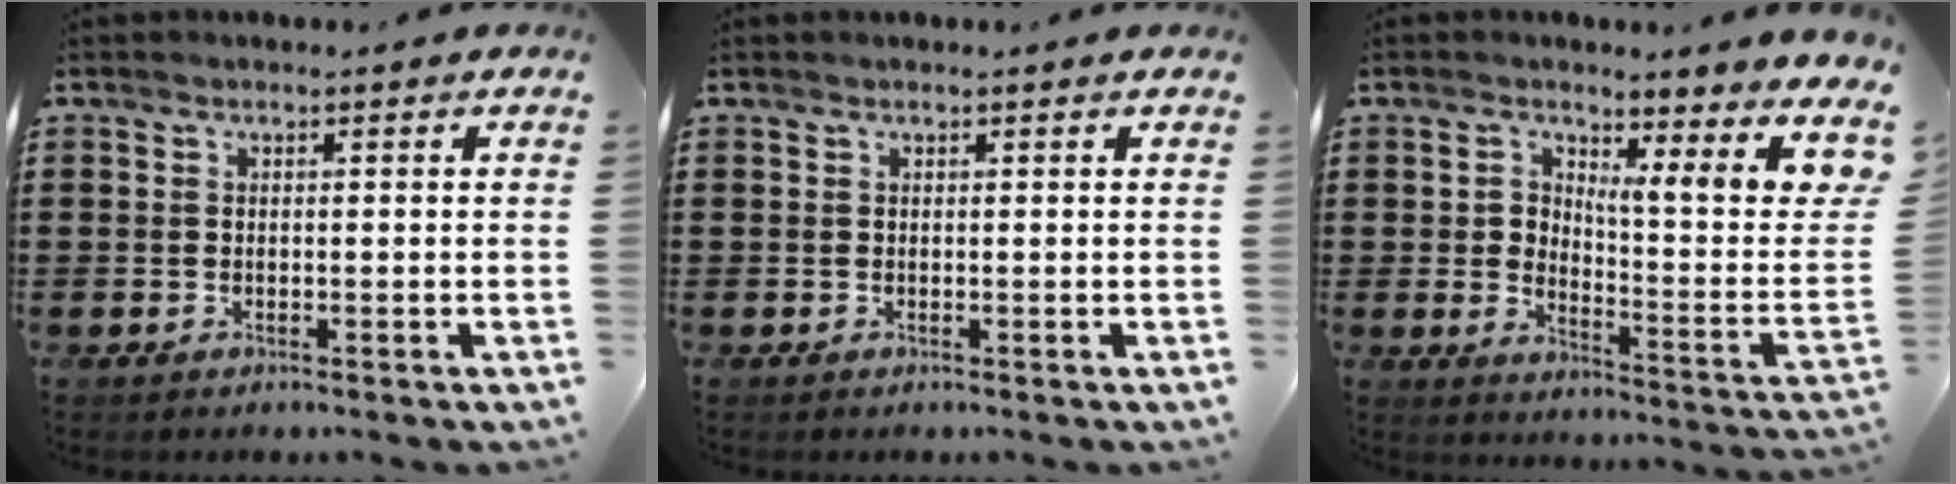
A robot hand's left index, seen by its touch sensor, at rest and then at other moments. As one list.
[{"total": 0.0}, {"total": 7.3, "force": [3.5, 2.0, 6.1], "torque": [-0.103, -0.029, 0.052]}]